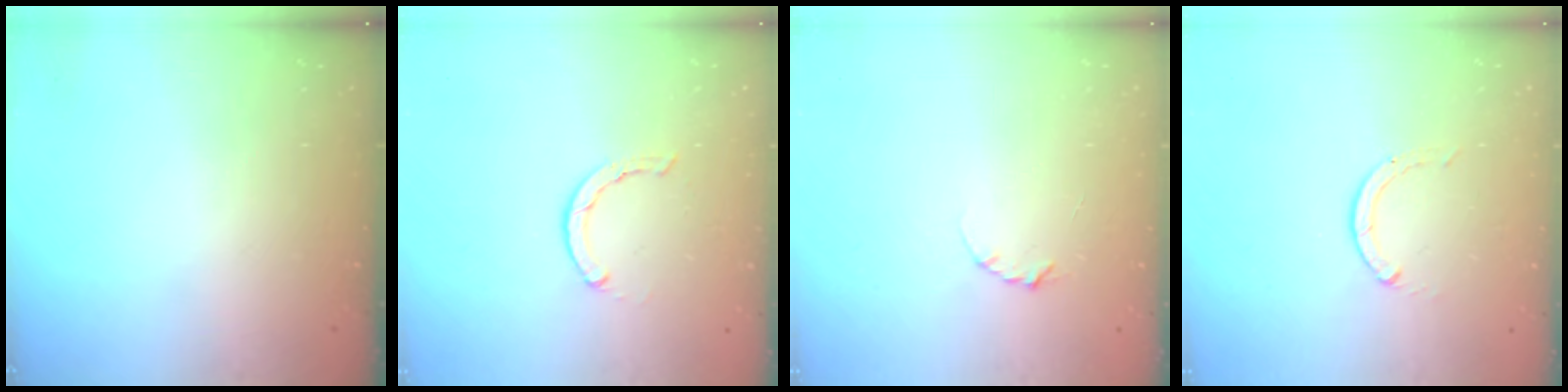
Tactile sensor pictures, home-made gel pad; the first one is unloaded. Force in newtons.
{"total": 1.5, "press": 1.5, "slide": 0.2}
{"total": 2.3, "press": 2.3, "slide": 0.4}
{"total": 0.0}